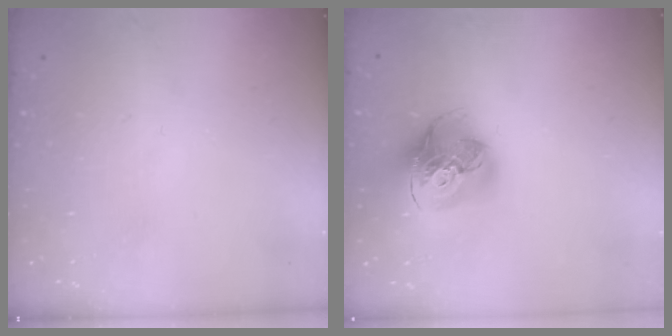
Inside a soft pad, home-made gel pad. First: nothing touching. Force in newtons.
{"total": 19.2, "press": 19.1, "slide": 2.2}